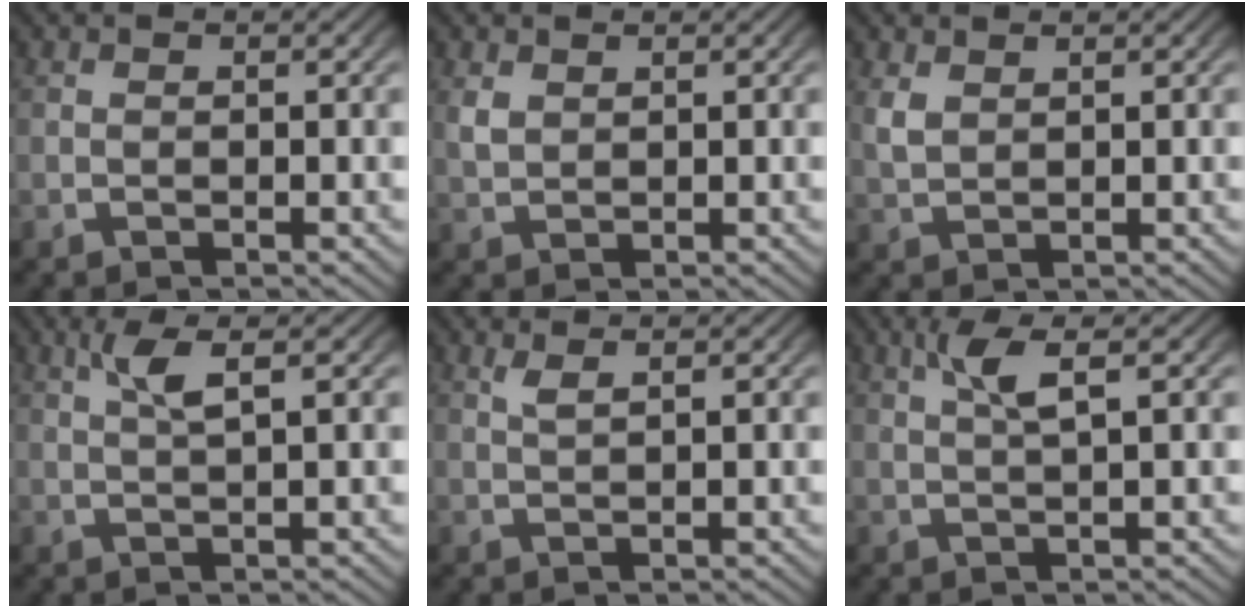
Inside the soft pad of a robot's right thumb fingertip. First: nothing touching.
{"total": 1.4, "force": [1.0, 0.7, 0.6], "torque": [-0.011, 0.004, 0.028]}
{"total": 1.8, "force": [1.3, 0.8, 0.9], "torque": [-0.021, 0.003, 0.033]}
{"total": 2.8, "force": [1.6, 0.4, 2.3], "torque": [-0.049, 0.006, 0.032]}
{"total": 1.5, "force": [1.2, 0.1, 1.0], "torque": [-0.020, 0.003, 0.027]}
{"total": 3.1, "force": [1.6, 0.6, 2.6], "torque": [-0.054, 0.006, 0.030]}